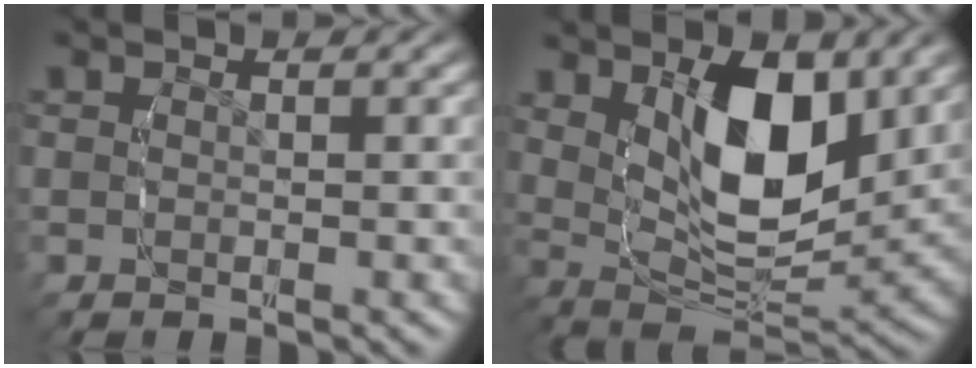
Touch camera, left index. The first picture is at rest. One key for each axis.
{"total": 9.0, "fx": 2.2, "fy": 4.6, "fz": 7.4, "tx": -0.127, "ty": -0.019, "tz": 0.042}